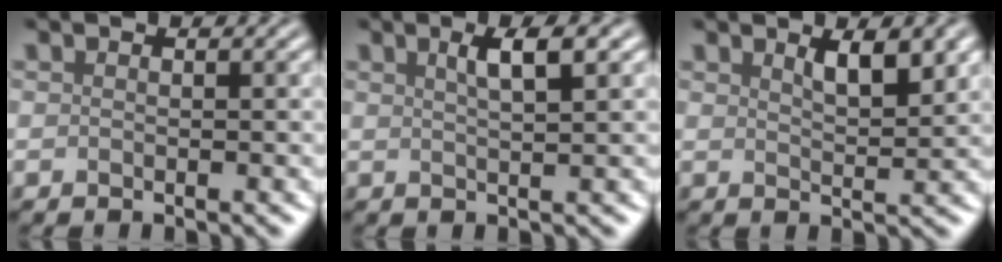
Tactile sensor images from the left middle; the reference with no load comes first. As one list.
[{"total": 2.8, "force": [1.3, 0.7, 2.4], "torque": [-0.028, 0.006, 0.018]}, {"total": 3.0, "force": [1.7, 0.8, 2.3], "torque": [-0.033, -0.003, 0.031]}]